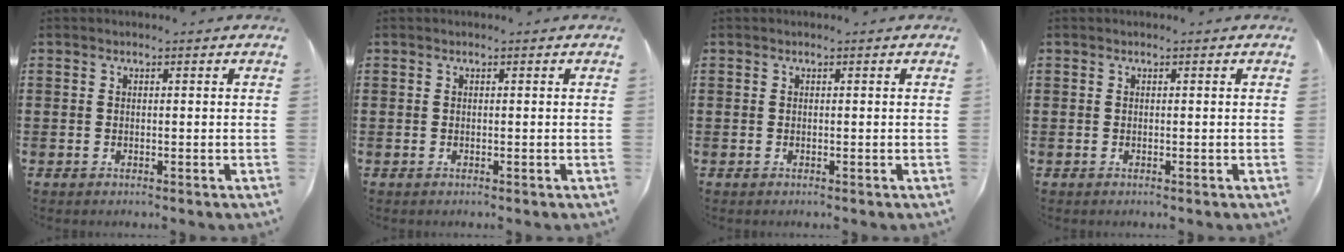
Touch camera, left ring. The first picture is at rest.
{"total": 0.0}
{"total": 0.0}
{"total": 0.0}